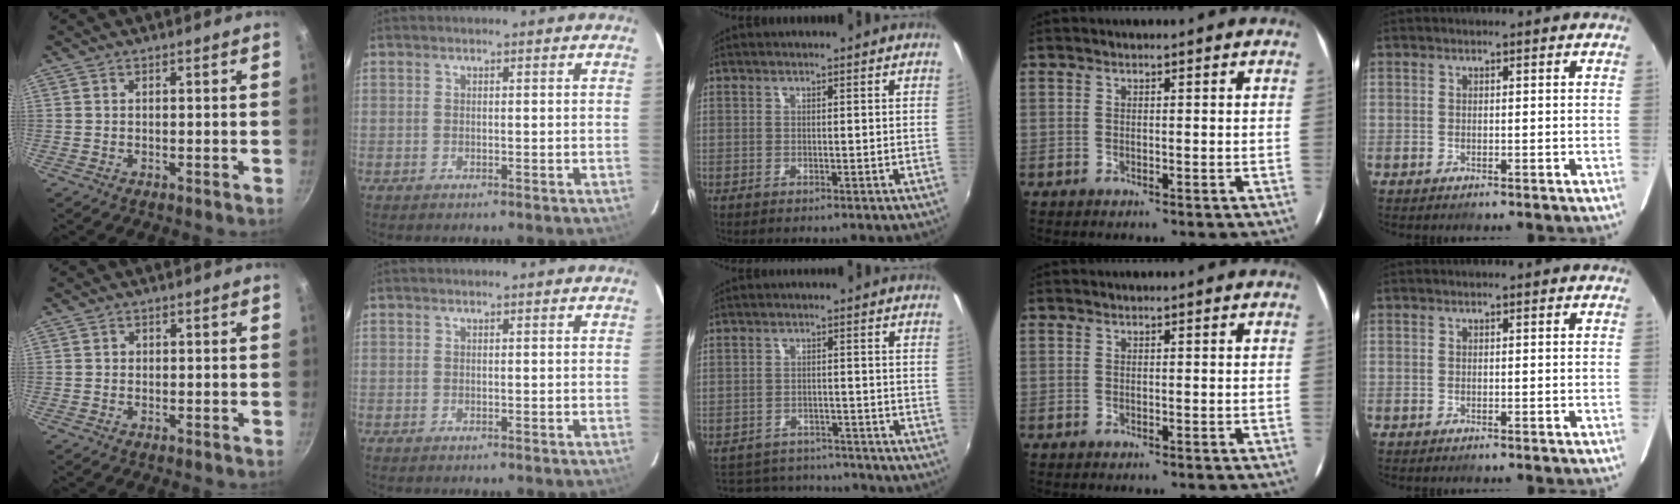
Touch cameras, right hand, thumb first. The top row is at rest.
{"thumb": {"total": 0.6, "force": [0.1, 0.6, 0.1], "torque": [0.003, 0.002, 0.000]}, "middle": {"total": 11.1, "force": [-9.9, 4.3, 2.3], "torque": [-0.062, 0.023, -0.136]}}